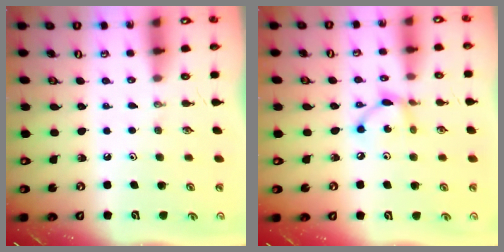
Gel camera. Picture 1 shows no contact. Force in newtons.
{"total": 6.9, "press": 6.9, "slide": 0.1}